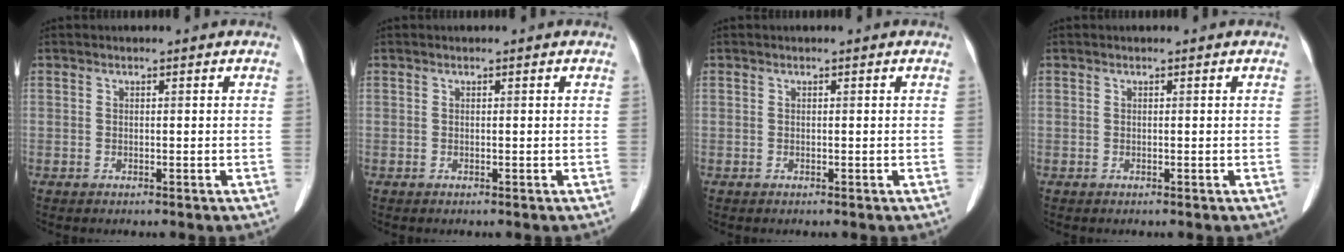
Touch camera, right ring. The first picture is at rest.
{"total": 0.0}
{"total": 0.0}
{"total": 0.0}